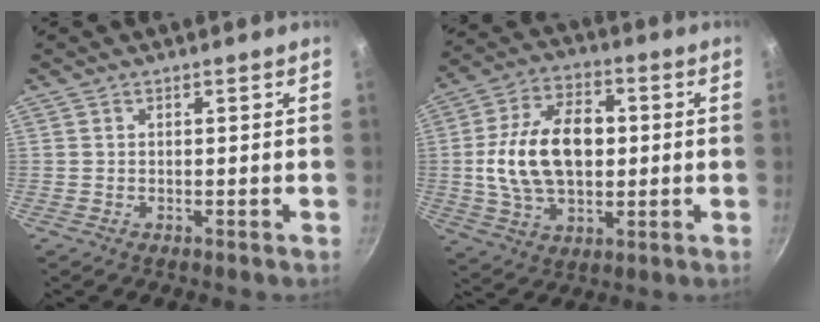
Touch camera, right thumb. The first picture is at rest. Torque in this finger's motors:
{"motor_torque": [0.64, 1.70, 1.30, -0.79, 0.45]}